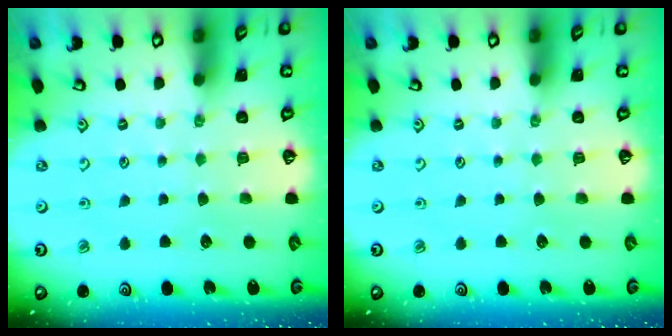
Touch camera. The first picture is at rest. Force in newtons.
{"total": 0.0}